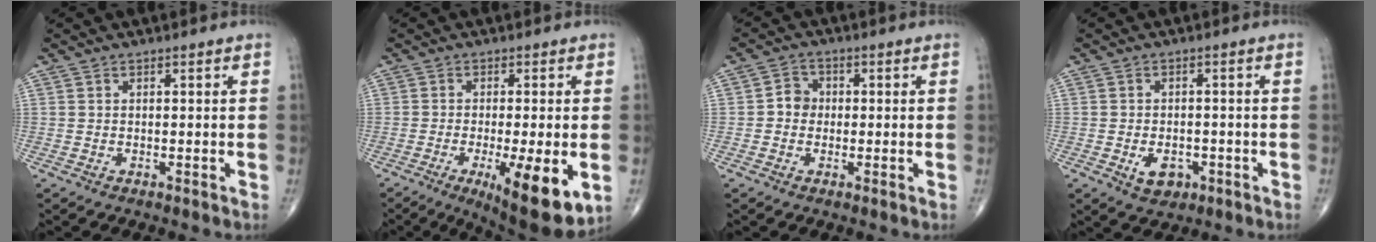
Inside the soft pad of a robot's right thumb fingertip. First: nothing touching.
{"total": 13.5, "force": [-4.1, 3.3, 12.4], "torque": [-0.170, -0.020, -0.052]}
{"total": 3.5, "force": [-0.3, 3.2, 1.5], "torque": [-0.007, 0.011, -0.014]}
{"total": 4.5, "force": [-1.7, 3.0, 2.8], "torque": [-0.034, 0.006, -0.020]}